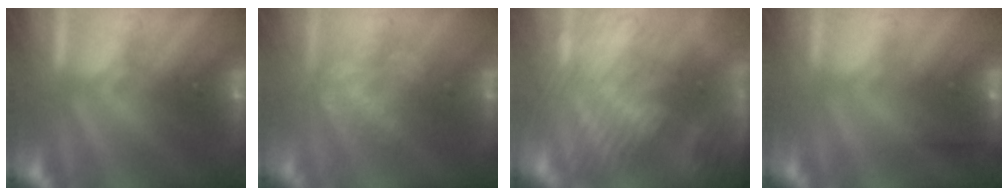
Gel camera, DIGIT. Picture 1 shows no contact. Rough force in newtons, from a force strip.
{"total": 4.4}
{"total": 6.4}
{"total": 2.2}